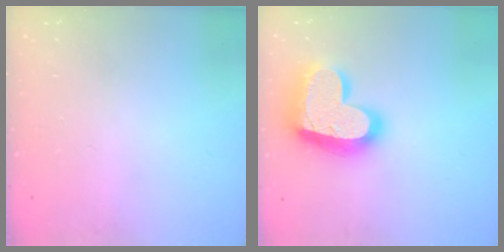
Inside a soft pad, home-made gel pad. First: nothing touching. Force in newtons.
{"total": 22.4, "press": 22.4, "slide": 1.4}